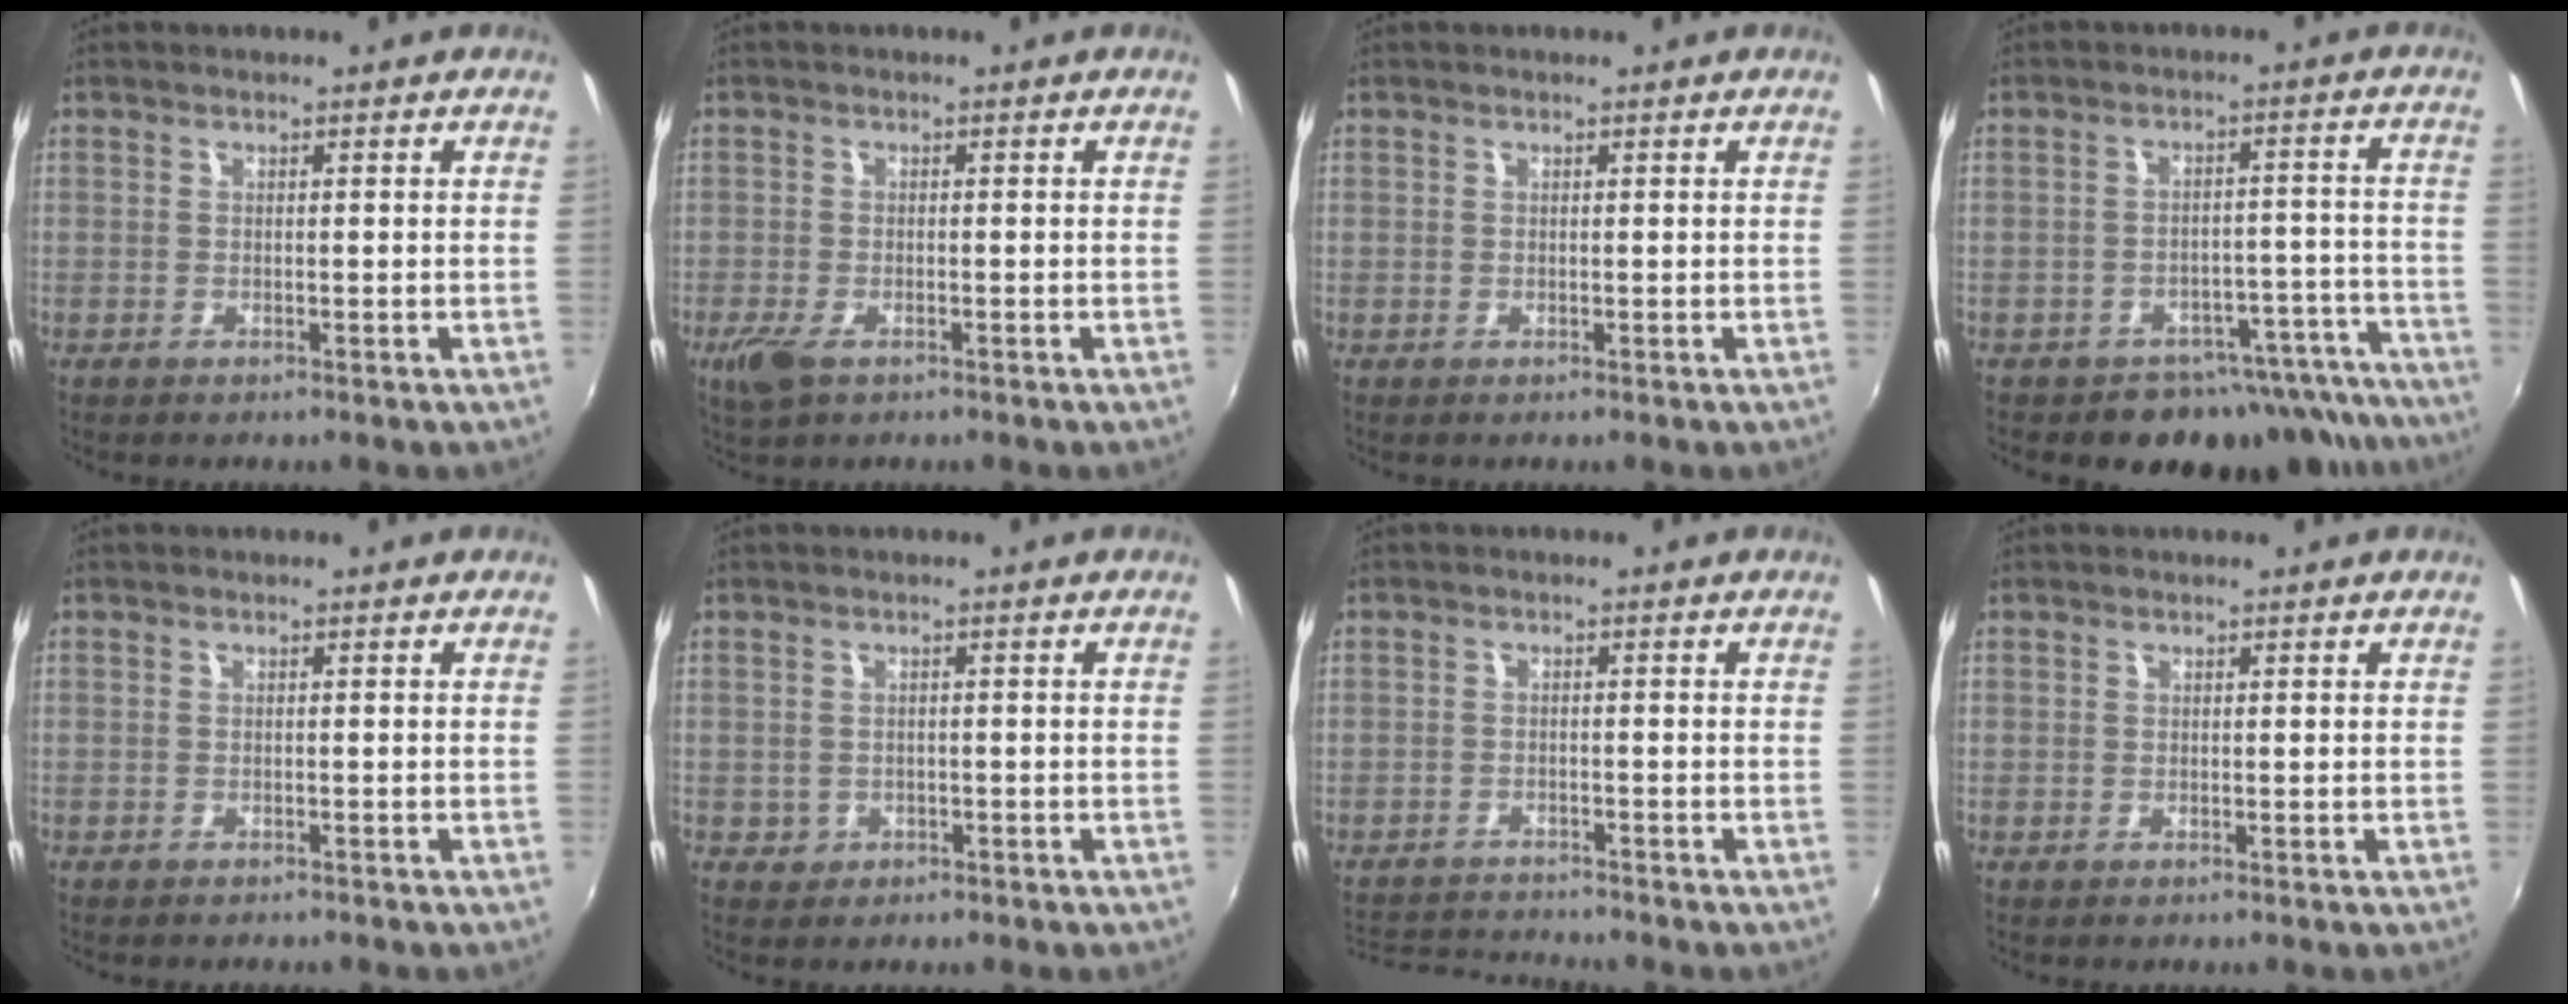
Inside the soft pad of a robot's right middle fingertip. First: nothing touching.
{"total": 4.1, "force": [-2.3, 1.9, 2.8], "torque": [-0.065, -0.012, -0.043]}
{"total": 0.6, "force": [0.0, 0.6, -0.1], "torque": [0.002, 0.003, 0.000]}
{"total": 13.8, "force": [-11.6, 6.9, 2.6], "torque": [-0.023, 0.053, -0.124]}
{"total": 0.7, "force": [-0.7, 0.3, 0.1], "torque": [-0.005, 0.001, -0.009]}
{"total": 2.2, "force": [-0.5, 2.1, 0.6], "torque": [-0.013, 0.001, -0.002]}
{"total": 5.8, "force": [-5.2, 2.4, 0.4], "torque": [-0.025, 0.019, -0.089]}
{"total": 0.7, "force": [0.0, 0.7, -0.1], "torque": [0.001, 0.003, 0.000]}